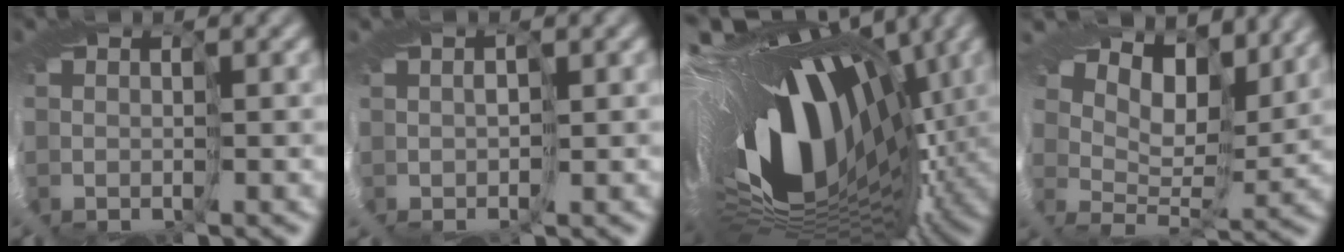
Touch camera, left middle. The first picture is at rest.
{"total": 1.2, "force": [0.5, -0.8, -0.7], "torque": [0.020, 0.015, 0.001]}
{"total": 16.8, "force": [2.4, 8.2, 14.4], "torque": [-0.206, -0.044, 0.006]}
{"total": 7.6, "force": [6.7, 1.5, 3.2], "torque": [-0.057, 0.013, 0.070]}